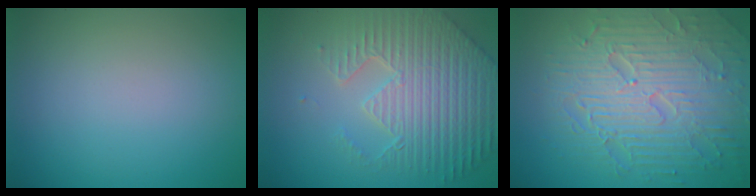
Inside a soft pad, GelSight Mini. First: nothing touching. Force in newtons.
{"total": 7.4, "press": 5.6, "slide": 4.8}
{"total": 9.0, "press": 6.4, "slide": 6.4}